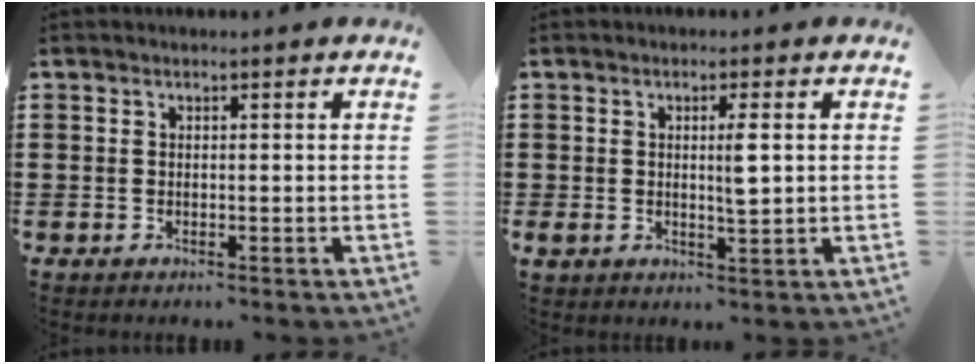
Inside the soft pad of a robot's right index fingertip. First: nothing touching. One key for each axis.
{"total": 3.2, "fx": 0.5, "fy": 0.6, "fz": 3.1, "tx": -0.059, "ty": 0.002, "tz": 0.007}